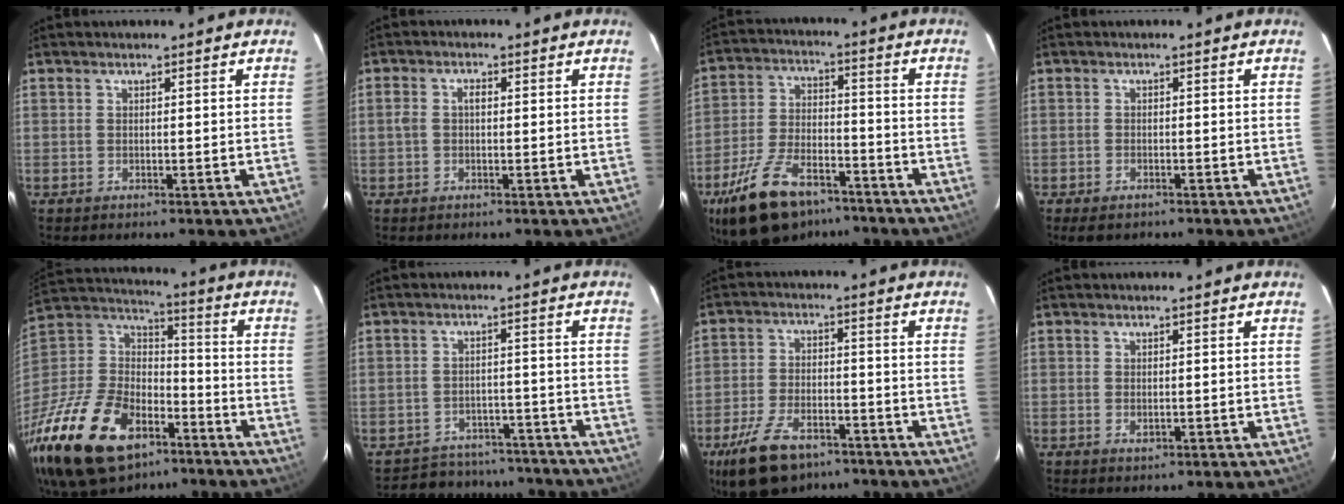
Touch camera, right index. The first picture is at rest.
{"total": 2.5, "force": [0.0, 1.6, 1.9], "torque": [-0.037, 0.008, -0.002]}
{"total": 18.0, "force": [-12.6, 8.3, 9.8], "torque": [-0.208, -0.014, -0.215]}
{"total": 3.2, "force": [-2.4, 1.5, 1.5], "torque": [-0.037, -0.009, -0.039]}
{"total": 34.2, "force": [-19.8, 19.3, 20.2], "torque": [-0.460, -0.019, -0.316]}
{"total": 14.3, "force": [-12.8, 5.7, 2.8], "torque": [-0.070, 0.032, -0.158]}
{"total": 13.4, "force": [-9.1, 6.7, 7.3], "torque": [-0.165, -0.009, -0.157]}
{"total": 1.0, "force": [-0.1, 0.7, 0.8], "torque": [-0.013, 0.000, 0.000]}